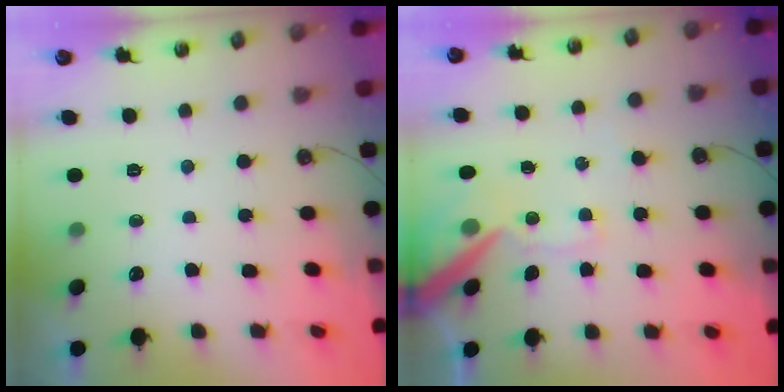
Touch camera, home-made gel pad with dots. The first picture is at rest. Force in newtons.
{"total": 11.7, "press": 11.6, "slide": 1.8}